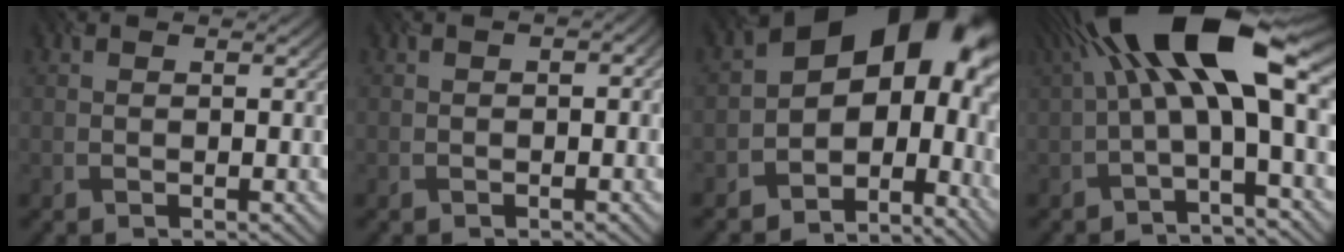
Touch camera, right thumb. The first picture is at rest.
{"total": 1.3, "force": [-0.2, 0.6, 1.1], "torque": [-0.014, 0.002, -0.005]}
{"total": 15.6, "force": [-0.9, 11.0, 11.0], "torque": [-0.130, -0.033, 0.027]}
{"total": 17.3, "force": [3.7, 5.7, 15.9], "torque": [-0.281, 0.031, 0.059]}